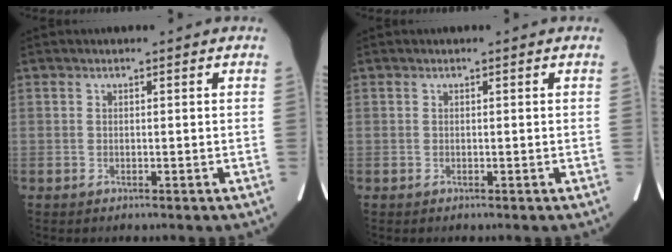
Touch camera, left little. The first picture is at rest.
{"total": 0.0}